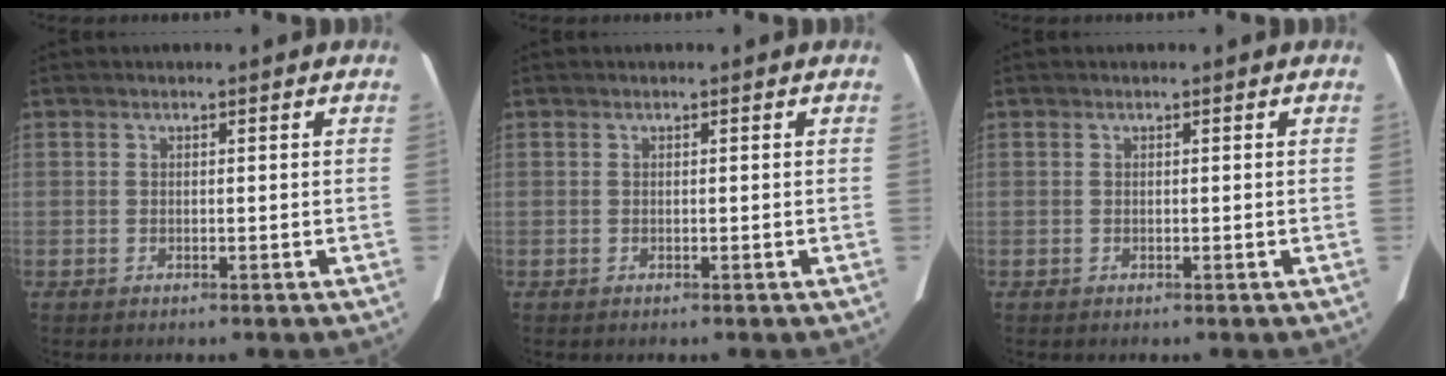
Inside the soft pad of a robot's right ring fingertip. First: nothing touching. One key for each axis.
{"total": 0.0}
{"total": 0.0}